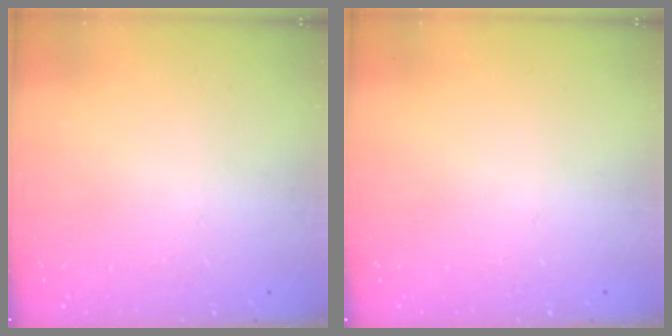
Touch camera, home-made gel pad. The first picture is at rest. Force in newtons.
{"total": 0.0}